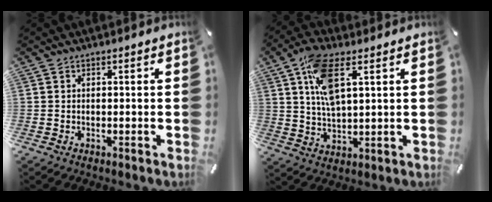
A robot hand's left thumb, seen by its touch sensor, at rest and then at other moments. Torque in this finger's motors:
{"motor_torque": [2.07, 2.29, 1.49, -1.24, 0.59]}